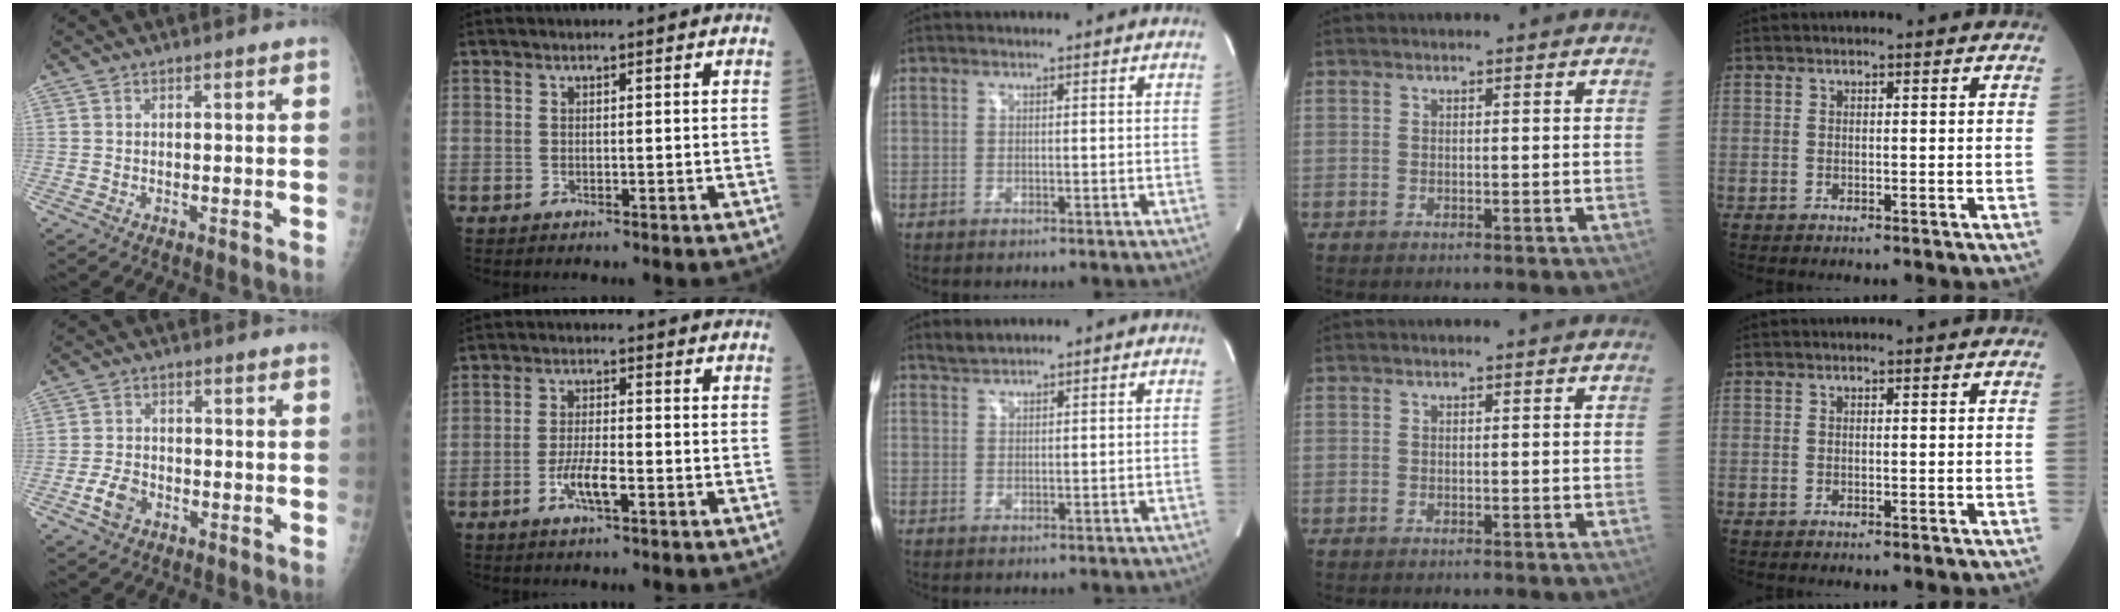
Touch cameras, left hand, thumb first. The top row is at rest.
{"thumb": {"total": 4.3, "force": [-2.4, 2.9, 2.1], "torque": [-0.037, 0.016, -0.043]}, "index": {"total": 4.7, "force": [-2.1, 0.9, 4.1], "torque": [-0.081, 0.000, -0.040]}, "middle": {"total": 1.6, "force": [1.6, 0.1, 0.1], "torque": [-0.007, 0.006, 0.036]}}